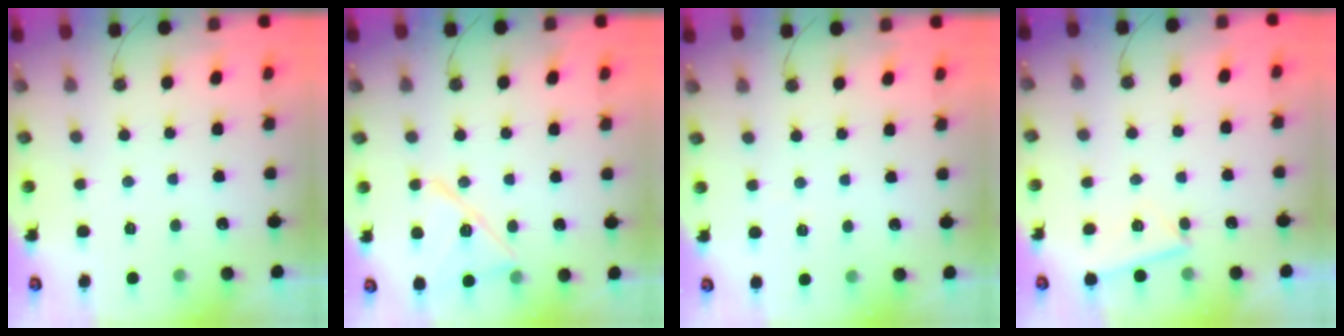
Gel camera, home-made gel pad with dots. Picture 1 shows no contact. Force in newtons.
{"total": 13.6, "press": 13.6, "slide": 0.6}
{"total": 1.1, "press": 0.7, "slide": 0.8}
{"total": 4.5, "press": 4.1, "slide": 1.9}